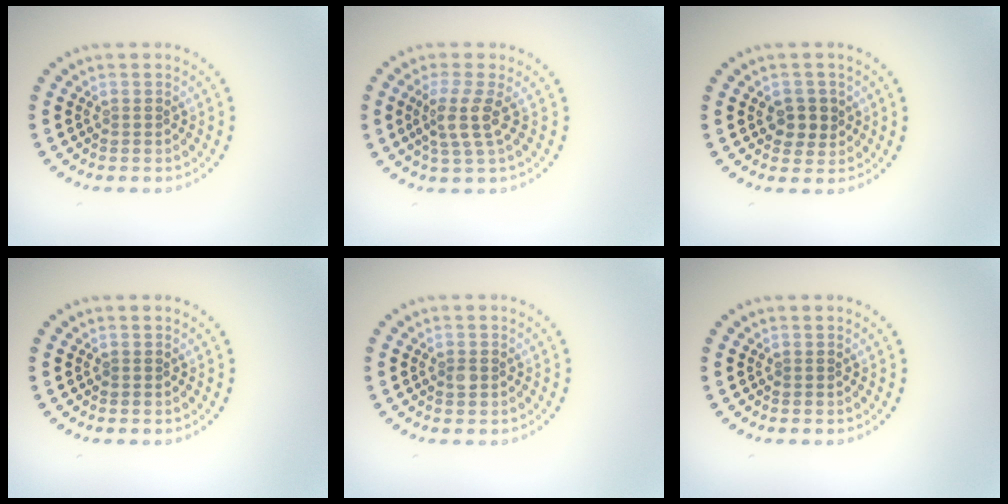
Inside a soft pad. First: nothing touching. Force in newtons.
{"total": 2.9, "press": 2.2, "slide": 1.9}
{"total": 2.3, "press": 2.3, "slide": 0.6}
{"total": 0.0}
{"total": 0.9, "press": 0.9, "slide": 0.0}
{"total": 0.0}